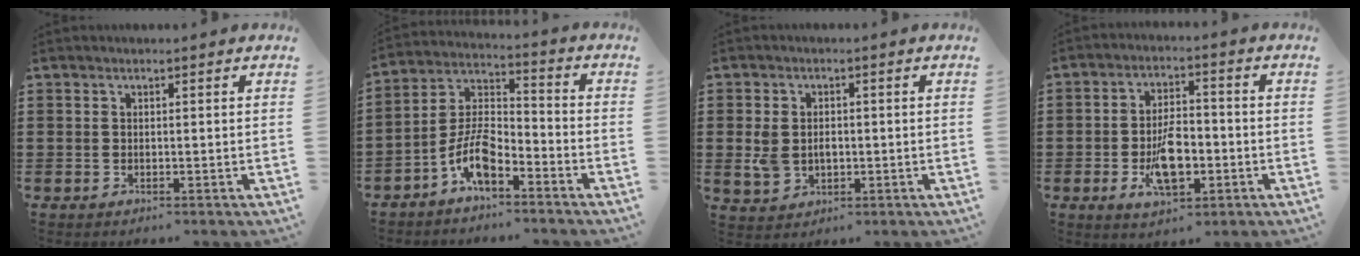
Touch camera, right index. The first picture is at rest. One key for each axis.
{"total": 8.1, "fx": -5.4, "fy": 3.1, "fz": 5.2, "tx": -0.122, "ty": -0.002, "tz": -0.106}
{"total": 3.8, "fx": -0.2, "fy": 2.8, "fz": 2.6, "tx": -0.069, "ty": 0.003, "tz": -0.009}
{"total": 7.9, "fx": -2.3, "fy": 3.7, "fz": 6.6, "tx": -0.119, "ty": 0.002, "tz": -0.043}